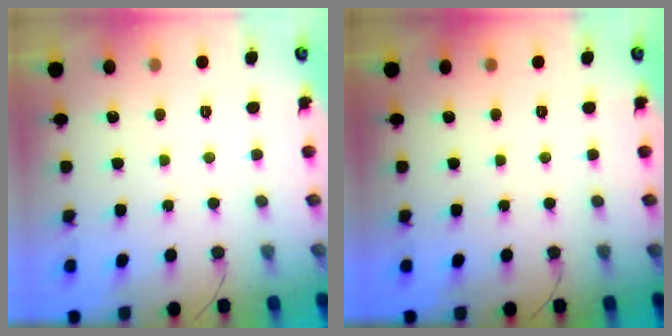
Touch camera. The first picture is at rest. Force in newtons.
{"total": 0.0}